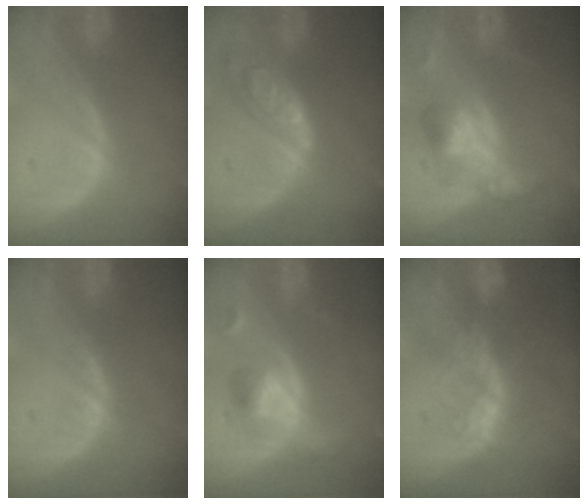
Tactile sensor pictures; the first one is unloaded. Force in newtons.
{"total": 6.4, "press": 5.7, "slide": 3.0}
{"total": 5.6, "press": 5.4, "slide": 1.5}
{"total": 0.7, "press": 0.6, "slide": 0.3}
{"total": 5.1, "press": 5.0, "slide": 1.1}
{"total": 6.6, "press": 6.0, "slide": 2.7}